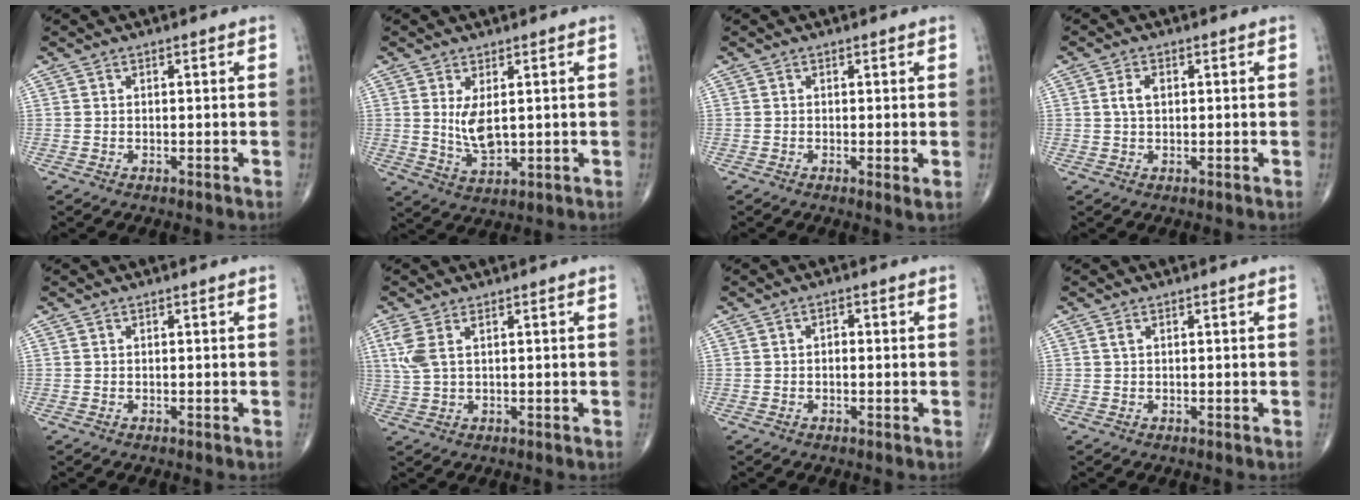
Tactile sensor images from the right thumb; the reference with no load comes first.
{"total": 5.6, "force": [1.1, 2.6, 4.8], "torque": [-0.082, -0.018, 0.030]}
{"total": 1.6, "force": [0.0, 0.3, 1.5], "torque": [-0.028, -0.007, -0.005]}
{"total": 2.8, "force": [0.5, 1.6, 2.2], "torque": [-0.046, 0.006, 0.010]}
{"total": 0.0}
{"total": 4.4, "force": [1.7, 1.7, 3.7], "torque": [-0.104, 0.006, 0.043]}
{"total": 1.3, "force": [0.0, 0.8, 1.0], "torque": [-0.010, 0.004, -0.005]}
{"total": 0.5, "force": [0.2, 0.2, 0.5], "torque": [-0.013, 0.004, 0.005]}